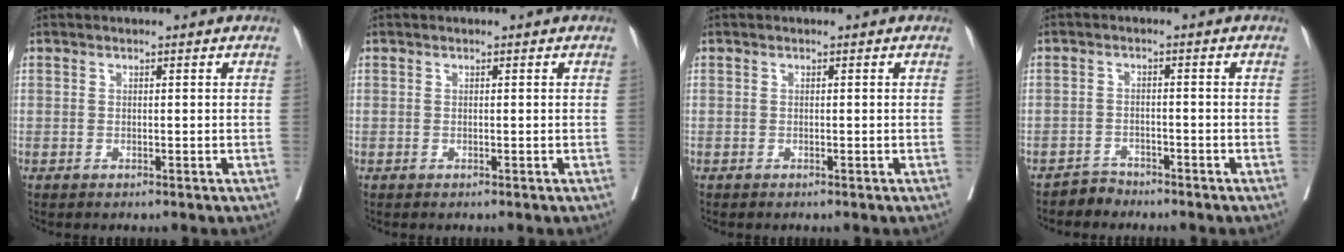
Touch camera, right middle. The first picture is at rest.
{"total": 0.0}
{"total": 0.0}
{"total": 2.0, "force": [-1.8, 0.5, -0.9], "torque": [0.017, 0.000, -0.032]}